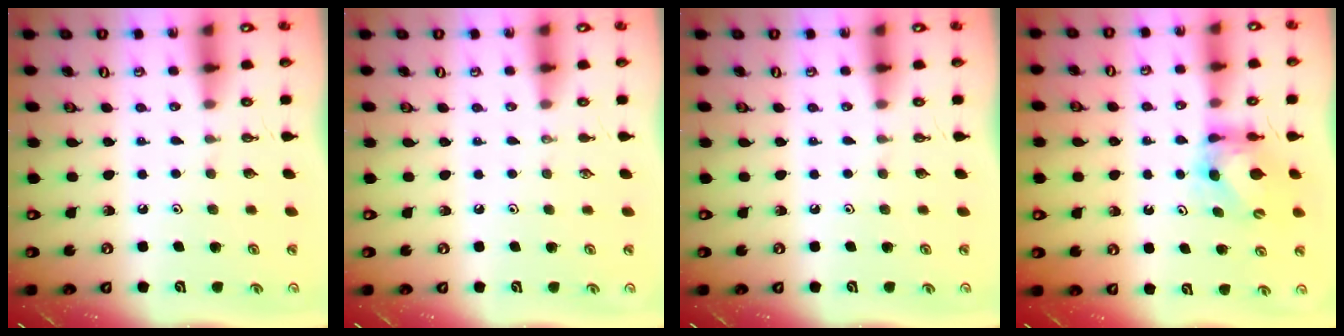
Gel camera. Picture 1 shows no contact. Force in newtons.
{"total": 0.0}
{"total": 0.0}
{"total": 6.5, "press": 6.5, "slide": 0.6}